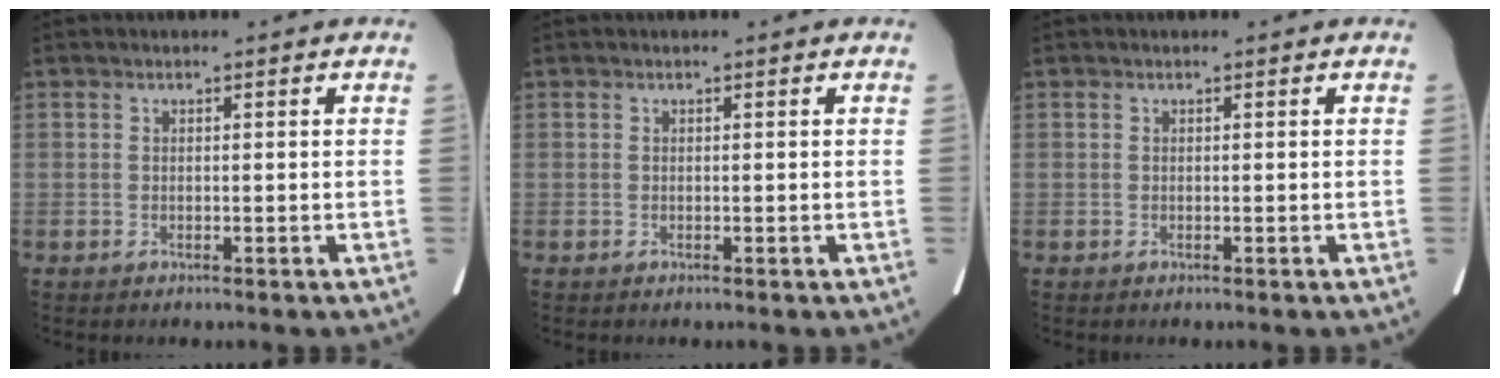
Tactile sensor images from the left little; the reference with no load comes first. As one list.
[{"total": 0.0}, {"total": 0.0}]